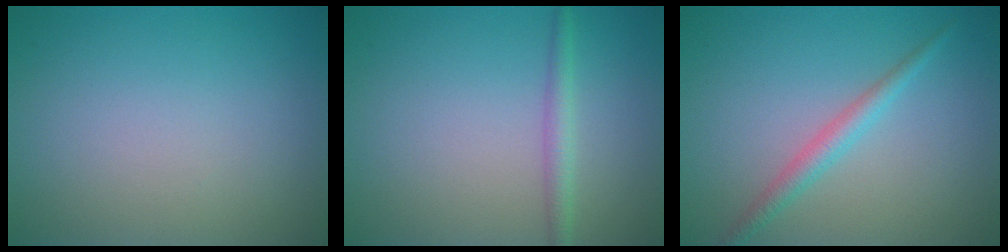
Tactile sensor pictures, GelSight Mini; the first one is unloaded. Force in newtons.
{"total": 1.8, "press": 1.8, "slide": 0.0}
{"total": 2.0, "press": 2.0, "slide": 0.1}